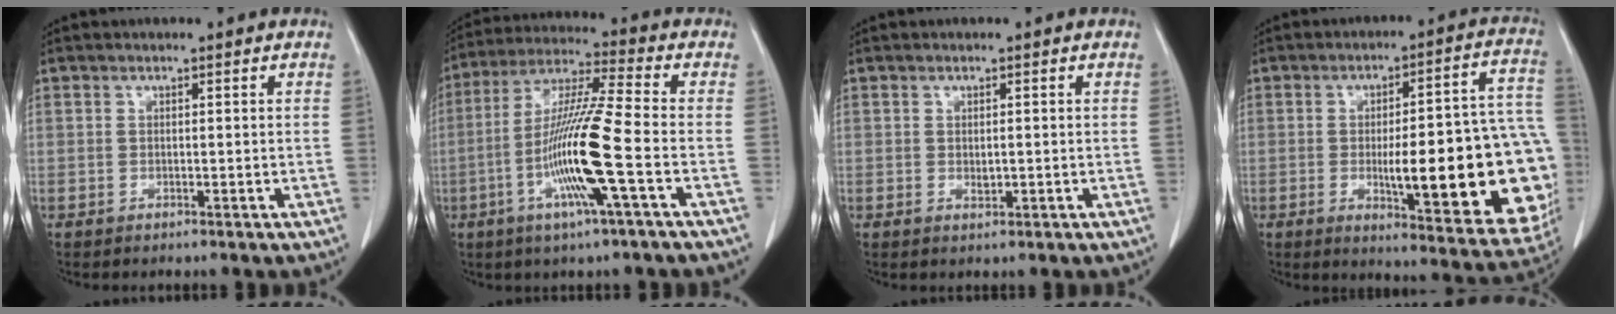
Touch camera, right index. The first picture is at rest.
{"total": 14.1, "force": [-4.0, -0.5, 13.5], "torque": [-0.272, -0.008, -0.086]}
{"total": 1.1, "force": [0.0, 0.6, 1.0], "torque": [-0.016, -0.003, 0.002]}
{"total": 24.5, "force": [-4.0, 5.1, 23.7], "torque": [-0.226, 0.018, -0.037]}